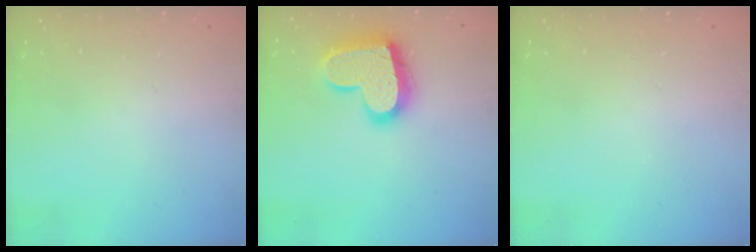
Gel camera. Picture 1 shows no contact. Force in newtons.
{"total": 18.3, "press": 18.3, "slide": 1.2}
{"total": 0.0}